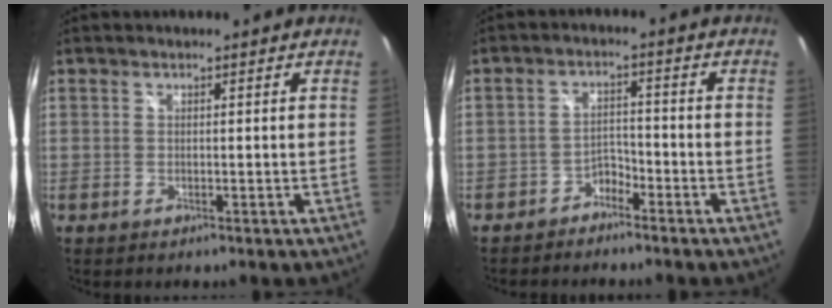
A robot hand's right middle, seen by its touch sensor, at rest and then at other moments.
{"total": 3.6, "force": [-3.1, 1.6, 0.6], "torque": [-0.015, 0.007, -0.051]}